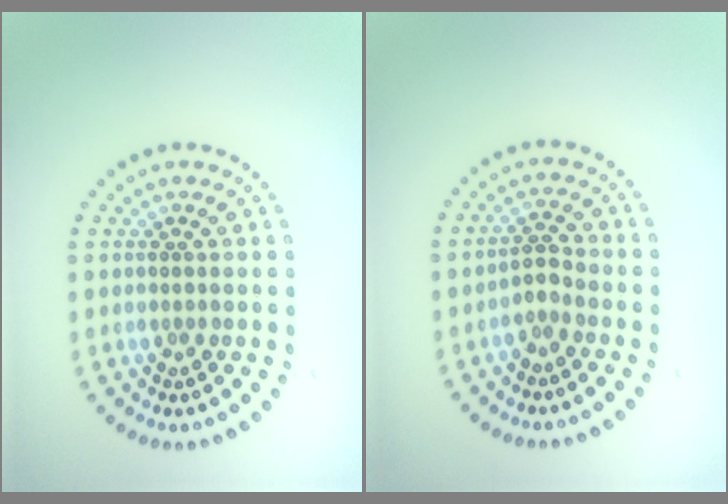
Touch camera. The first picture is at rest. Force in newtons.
{"total": 1.4, "press": 1.0, "slide": 0.9}